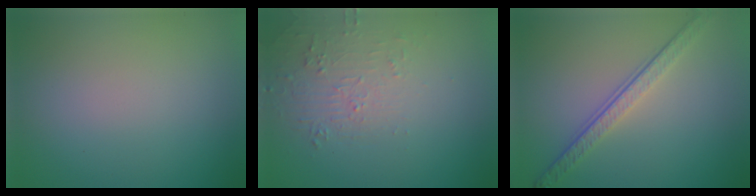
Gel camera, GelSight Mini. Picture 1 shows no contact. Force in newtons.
{"total": 1.9, "press": 0.8, "slide": 1.7}
{"total": 3.9, "press": 2.7, "slide": 2.8}